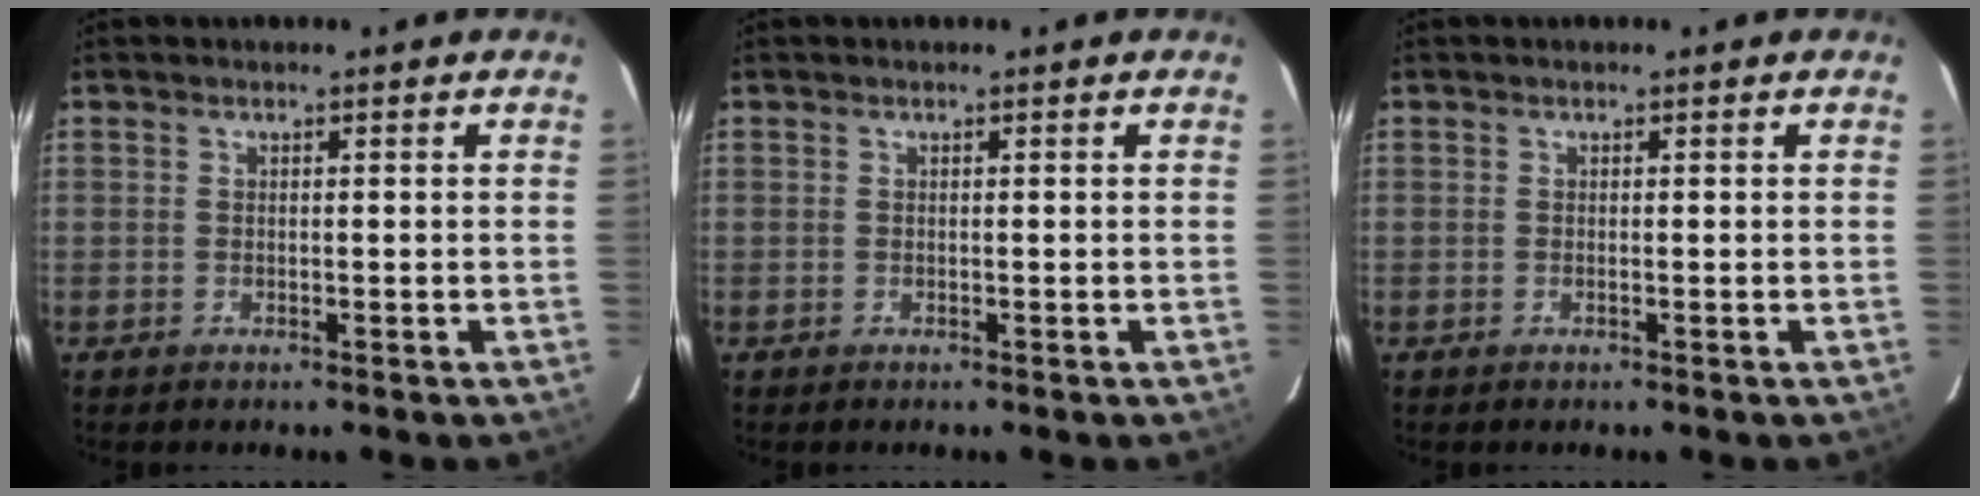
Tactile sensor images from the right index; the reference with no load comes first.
{"total": 0.0}
{"total": 0.0}